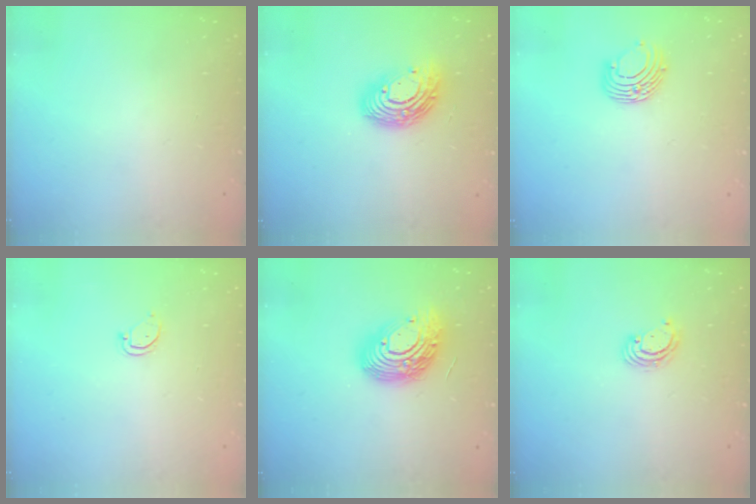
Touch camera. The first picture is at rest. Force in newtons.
{"total": 12.9, "press": 12.9, "slide": 0.4}
{"total": 8.2, "press": 8.2, "slide": 0.8}
{"total": 3.6, "press": 3.6, "slide": 0.2}
{"total": 16.1, "press": 16.0, "slide": 1.3}
{"total": 3.5, "press": 3.5, "slide": 0.2}